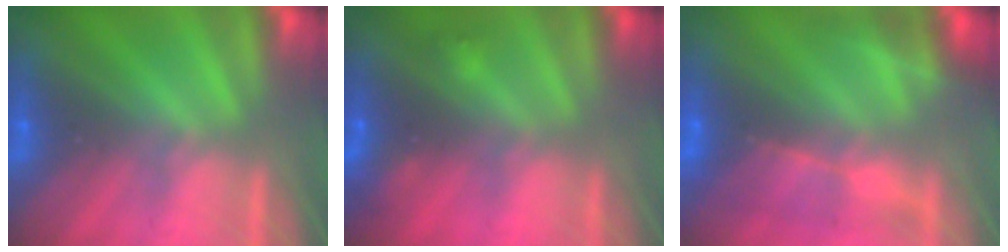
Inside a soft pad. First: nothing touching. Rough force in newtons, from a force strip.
{"total": 2.3}
{"total": 7.9}